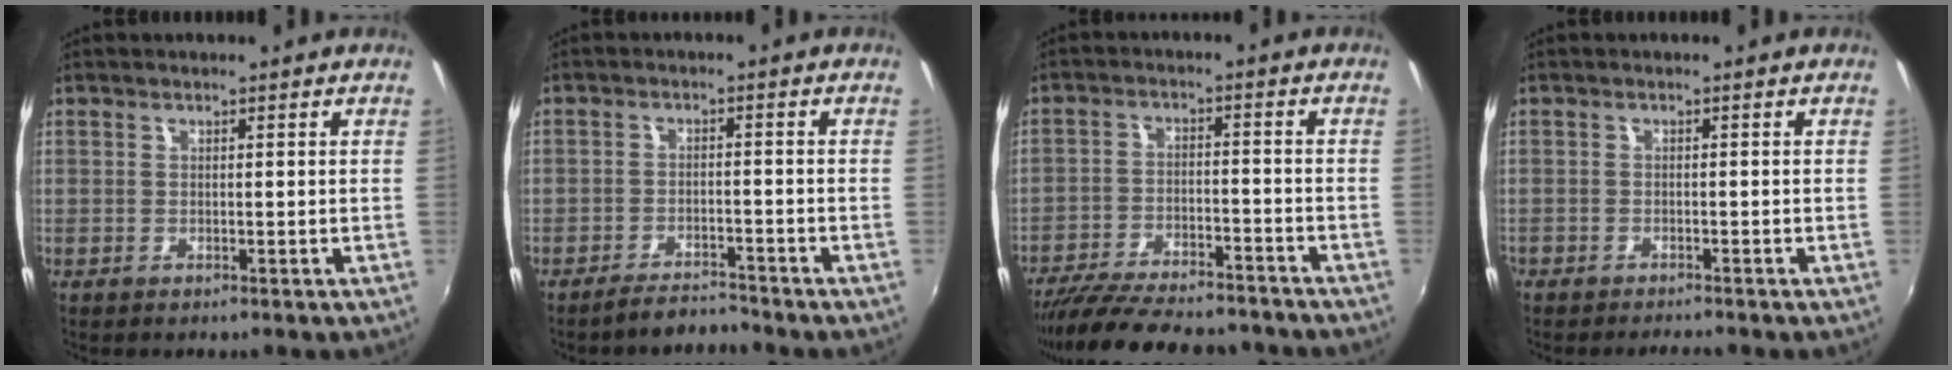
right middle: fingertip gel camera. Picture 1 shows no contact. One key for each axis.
{"total": 4.3, "fx": -4.1, "fy": 0.7, "fz": 0.9, "tx": -0.033, "ty": 0.002, "tz": -0.068}
{"total": 19.7, "fx": -17.1, "fy": 5.2, "fz": 8.4, "tx": -0.173, "ty": -0.026, "tz": -0.249}
{"total": 2.7, "fx": -2.5, "fy": 0.5, "fz": 0.8, "tx": -0.034, "ty": -0.009, "tz": -0.045}